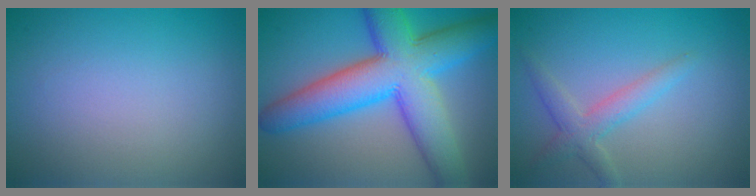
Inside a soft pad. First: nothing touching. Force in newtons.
{"total": 11.3, "press": 11.3, "slide": 0.2}
{"total": 2.5, "press": 2.5, "slide": 0.1}